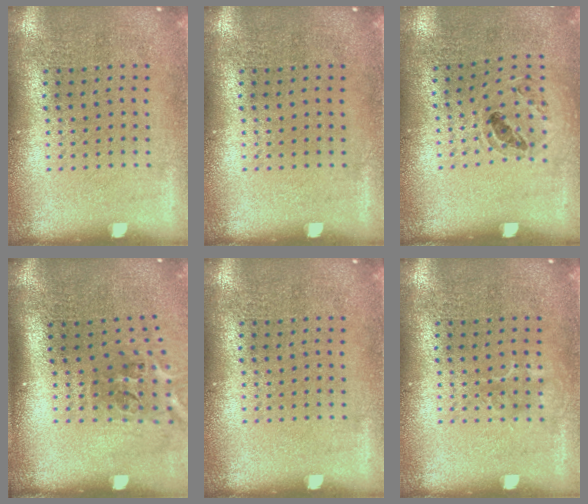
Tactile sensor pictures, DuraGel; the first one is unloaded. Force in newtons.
{"total": 0.0}
{"total": 0.9, "press": 0.9, "slide": 0.3}
{"total": 2.2, "press": 1.4, "slide": 1.7}
{"total": 0.0}
{"total": 0.9, "press": 0.9, "slide": 0.3}